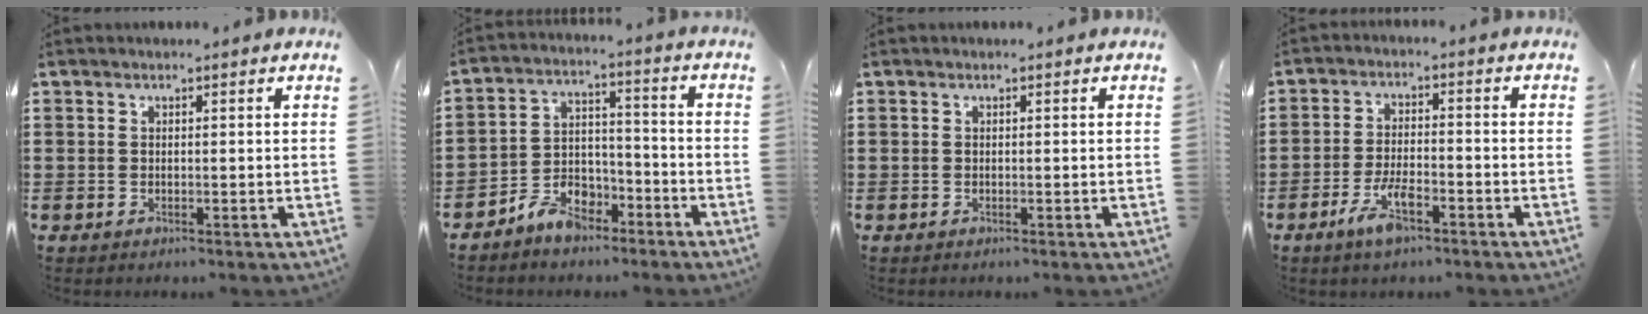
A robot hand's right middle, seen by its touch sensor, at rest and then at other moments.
{"total": 6.7, "force": [-5.7, 3.0, 1.8], "torque": [-0.042, 0.019, -0.113]}
{"total": 0.0}
{"total": 6.1, "force": [-3.5, 2.1, 4.5], "torque": [-0.098, 0.003, -0.068]}